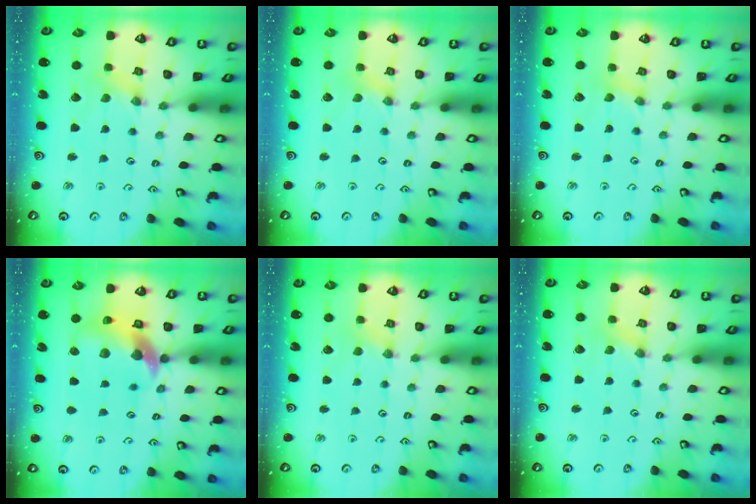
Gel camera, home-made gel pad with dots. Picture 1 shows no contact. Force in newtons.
{"total": 0.0}
{"total": 0.0}
{"total": 11.0, "press": 10.9, "slide": 1.6}
{"total": 2.1, "press": 2.1, "slide": 0.6}
{"total": 0.0}